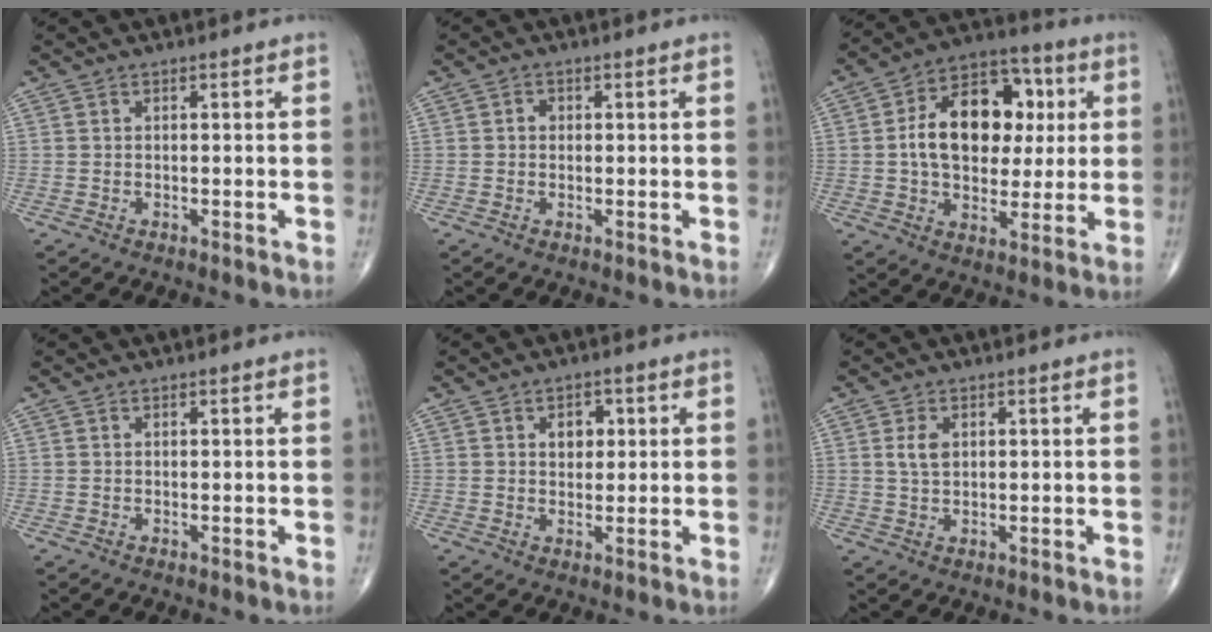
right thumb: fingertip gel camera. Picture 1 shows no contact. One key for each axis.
{"total": 1.2, "fx": 0.0, "fy": 1.1, "fz": 0.6, "tx": -0.003, "ty": 0.003, "tz": -0.002}
{"total": 18.2, "fx": 2.5, "fy": 12.3, "fz": 13.2, "tx": -0.170, "ty": 0.020, "tz": 0.036}
{"total": 0.0}
{"total": 4.2, "fx": 1.2, "fy": 3.0, "fz": 2.7, "tx": -0.015, "ty": -0.002, "tz": 0.015}
{"total": 3.3, "fx": 0.9, "fy": 2.0, "fz": 2.4, "tx": -0.043, "ty": -0.002, "tz": 0.019}